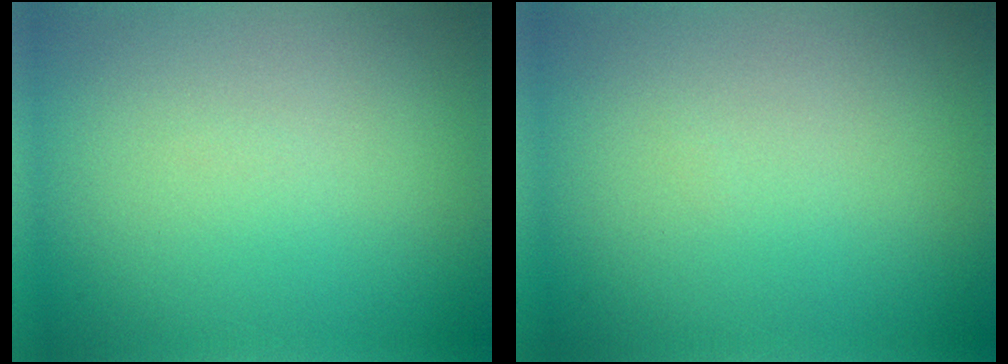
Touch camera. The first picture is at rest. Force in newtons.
{"total": 0.0}